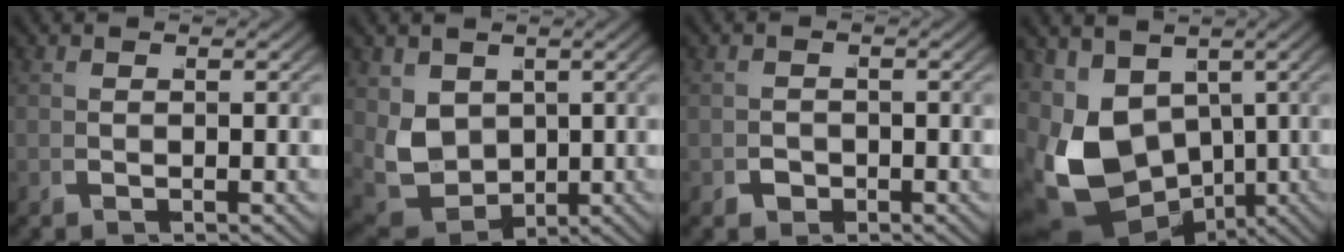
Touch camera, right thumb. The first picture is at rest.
{"total": 7.5, "force": [-0.1, 5.9, 4.6], "torque": [-0.132, -0.049, 0.022]}
{"total": 1.0, "force": [-0.6, 0.7, 0.3], "torque": [-0.003, -0.005, -0.011]}
{"total": 12.1, "force": [-2.5, 8.9, 7.7], "torque": [-0.192, -0.075, -0.009]}